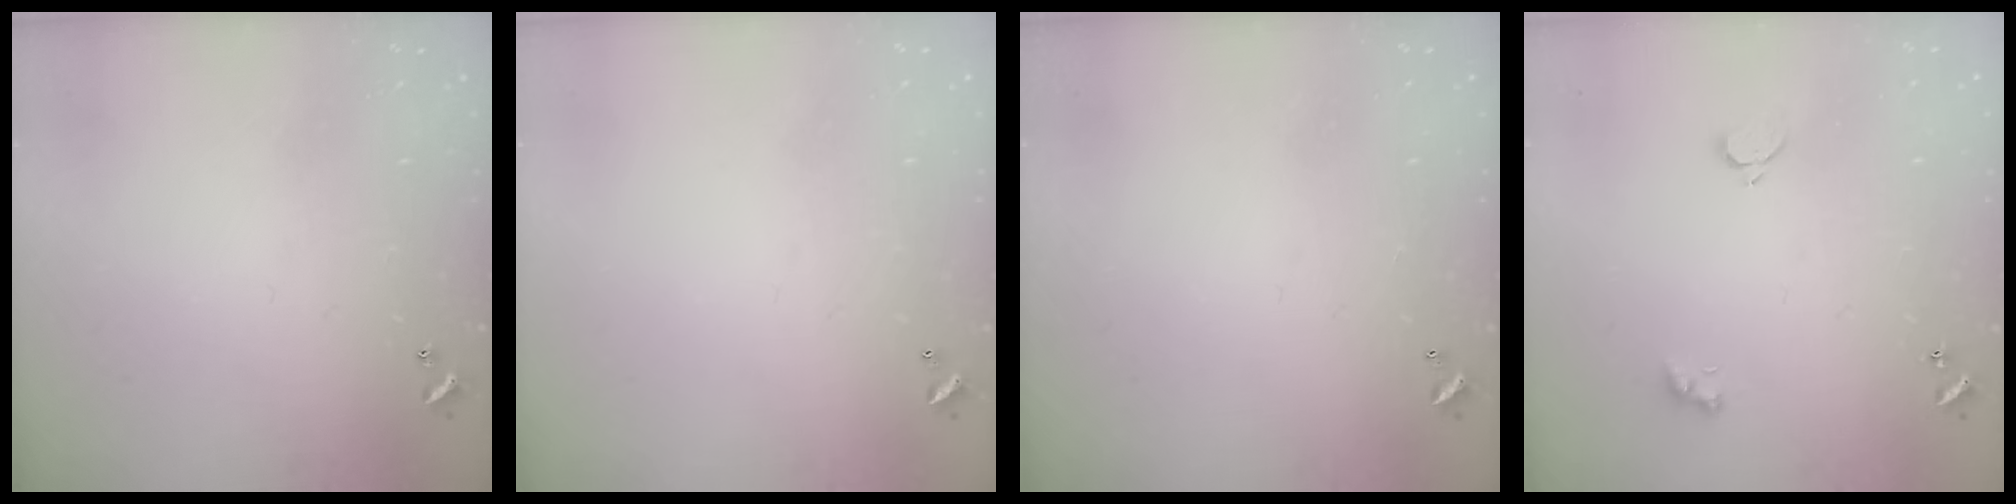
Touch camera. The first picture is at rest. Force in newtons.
{"total": 2.9, "press": 2.9, "slide": 0.1}
{"total": 2.8, "press": 2.8, "slide": 0.1}
{"total": 2.1, "press": 2.1, "slide": 0.5}